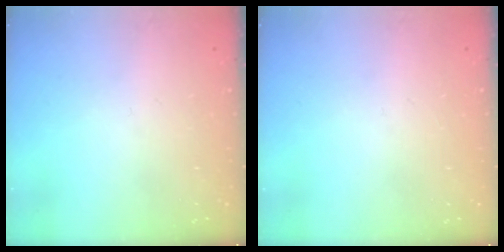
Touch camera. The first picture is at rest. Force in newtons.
{"total": 0.0}